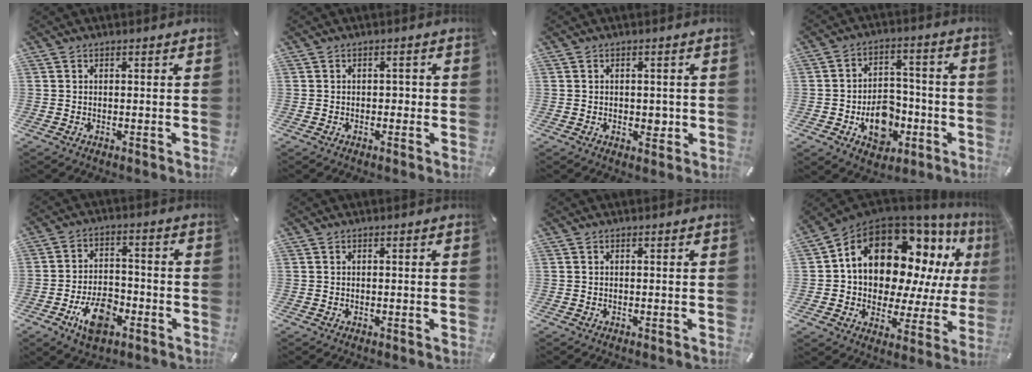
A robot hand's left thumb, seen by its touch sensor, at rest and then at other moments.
{"total": 1.2, "force": [-0.5, 0.9, 0.4], "torque": [-0.012, 0.005, -0.014]}
{"total": 2.6, "force": [-0.2, 2.0, 1.6], "torque": [-0.007, -0.006, -0.009]}
{"total": 11.3, "force": [-3.8, 8.7, 6.1], "torque": [-0.084, 0.028, -0.058]}
{"total": 10.7, "force": [-5.2, 6.1, 7.1], "torque": [-0.135, 0.018, -0.093]}
{"total": 0.0}
{"total": 0.0}
{"total": 18.9, "force": [8.9, 12.3, 11.3], "torque": [-0.196, -0.063, 0.153]}